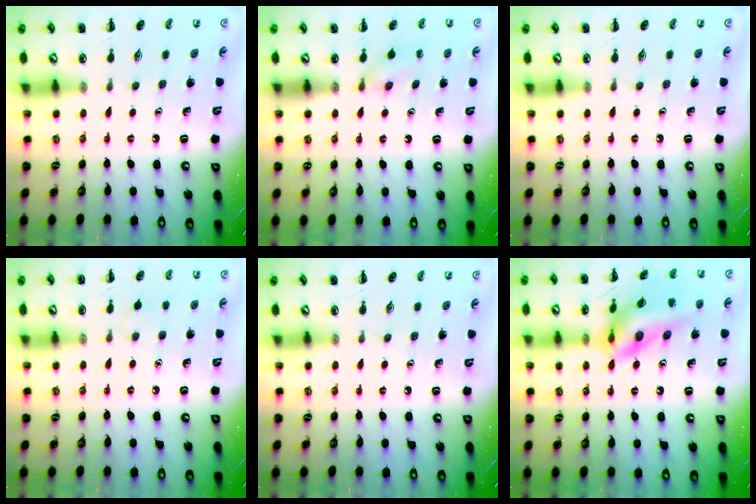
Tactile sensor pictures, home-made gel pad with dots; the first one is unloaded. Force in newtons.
{"total": 5.4, "press": 5.0, "slide": 2.0}
{"total": 0.0}
{"total": 2.6, "press": 2.4, "slide": 1.1}
{"total": 0.0}
{"total": 15.1, "press": 14.7, "slide": 3.7}